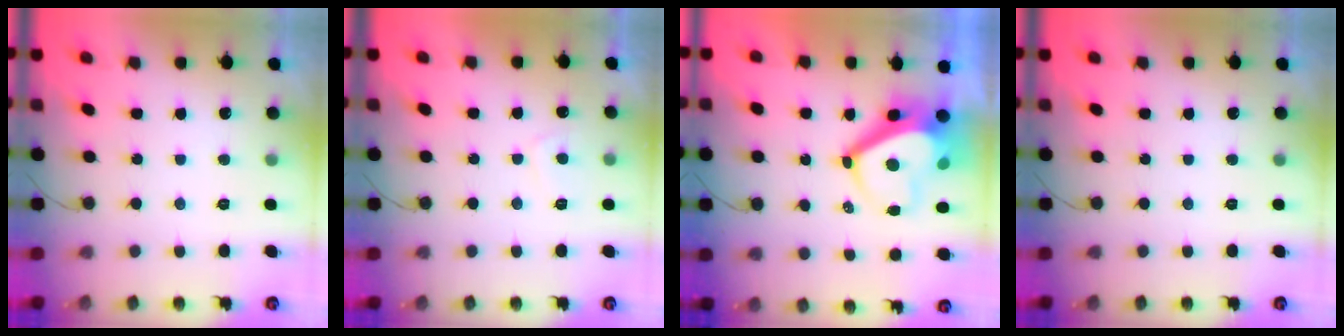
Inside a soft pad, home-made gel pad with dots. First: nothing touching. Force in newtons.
{"total": 2.8, "press": 2.7, "slide": 0.9}
{"total": 9.5, "press": 9.5, "slide": 0.8}
{"total": 0.0}